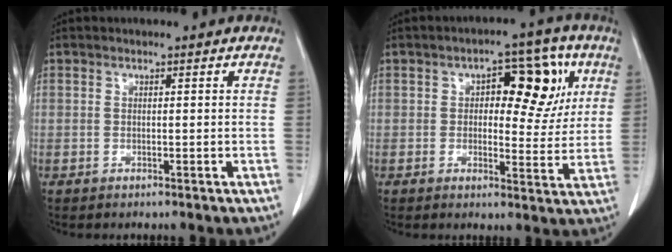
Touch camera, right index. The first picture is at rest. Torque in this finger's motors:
{"motor_torque": [0.30, 0.19, 0.20, 0.04]}